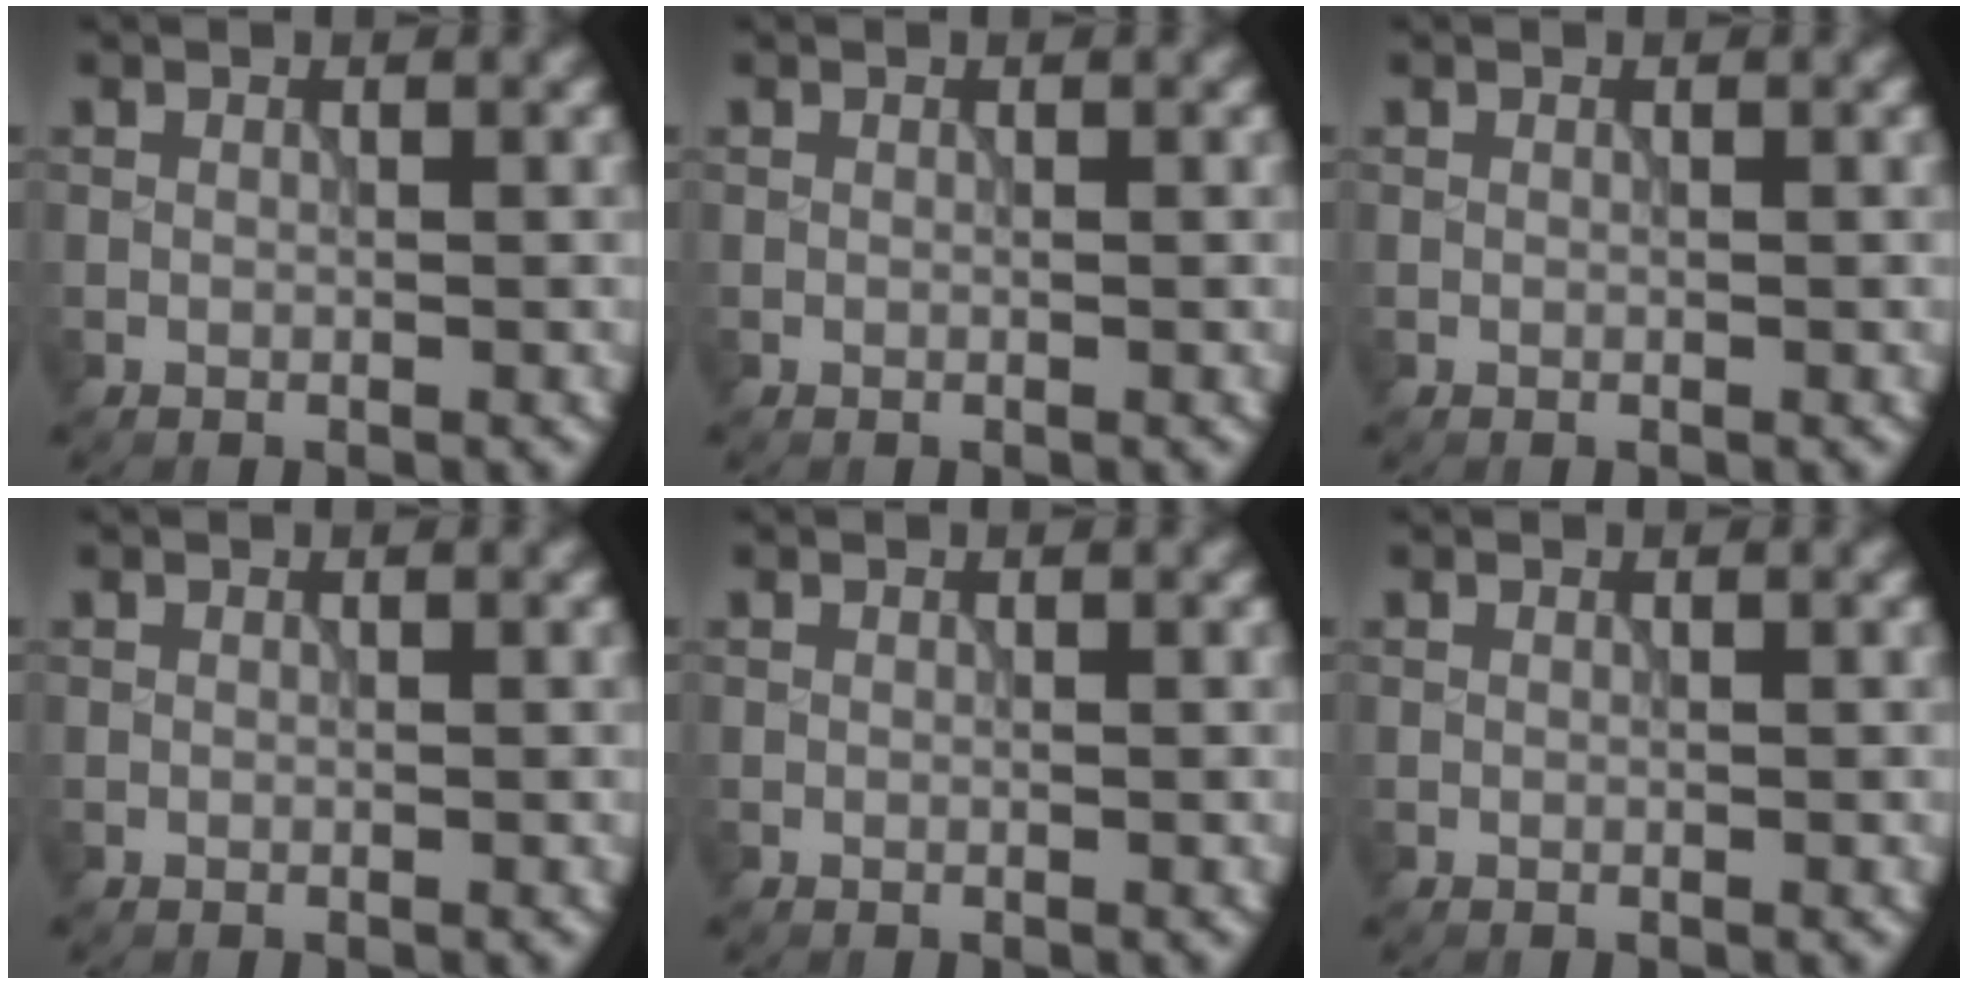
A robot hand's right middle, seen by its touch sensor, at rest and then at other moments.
{"total": 0.0}
{"total": 0.0}
{"total": 0.0}
{"total": 0.0}
{"total": 0.0}